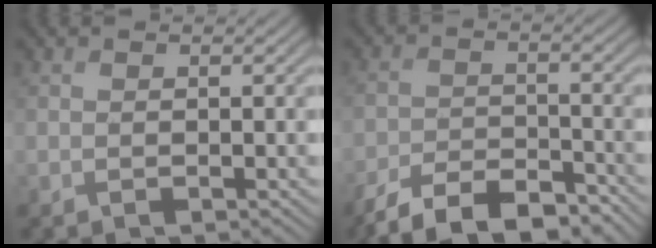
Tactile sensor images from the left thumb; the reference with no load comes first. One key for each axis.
{"total": 8.7, "fx": -7.2, "fy": 3.2, "fz": 3.8, "tx": -0.060, "ty": -0.004, "tz": -0.137}